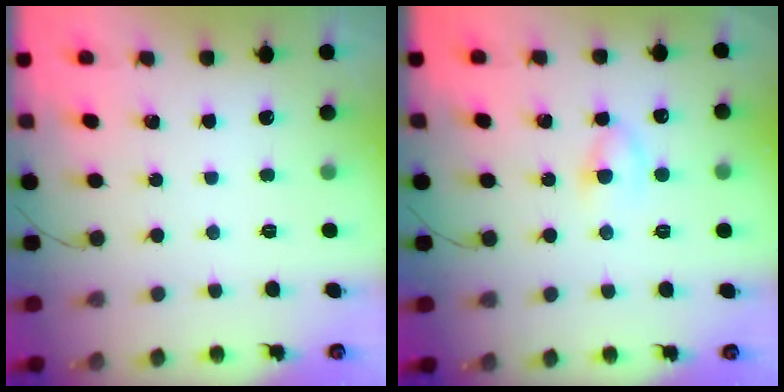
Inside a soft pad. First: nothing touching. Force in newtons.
{"total": 4.3, "press": 4.0, "slide": 1.5}